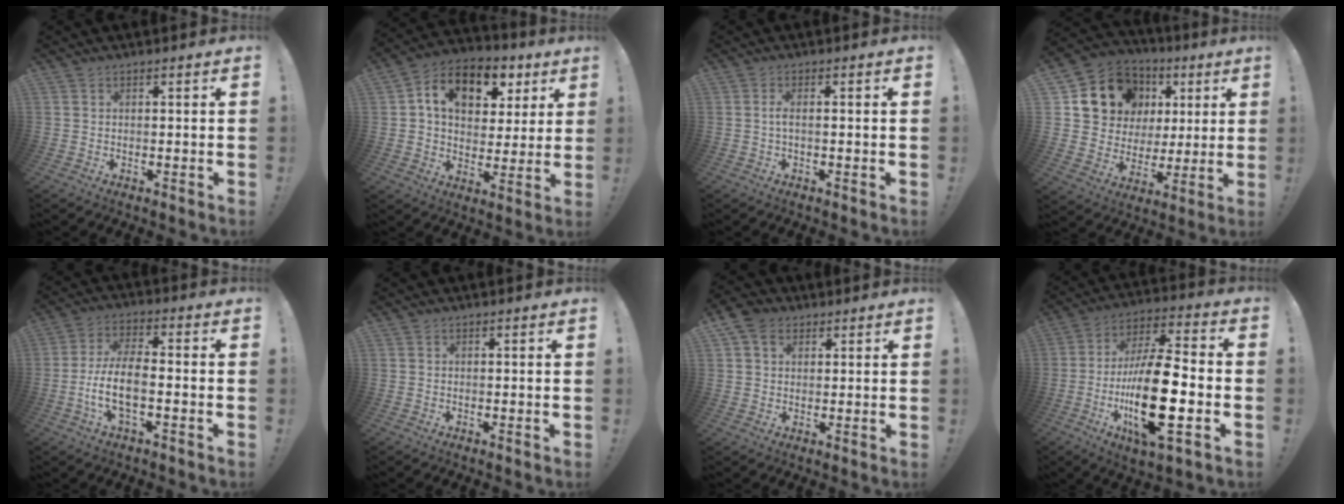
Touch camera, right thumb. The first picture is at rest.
{"total": 13.6, "force": [5.8, 9.4, 8.0], "torque": [-0.130, -0.015, 0.107]}
{"total": 2.5, "force": [-0.5, 0.4, 2.4], "torque": [-0.060, 0.005, -0.011]}
{"total": 13.9, "force": [6.5, 11.4, 4.4], "torque": [-0.068, -0.039, 0.143]}
{"total": 10.6, "force": [-3.3, 4.0, 9.3], "torque": [-0.200, 0.001, -0.061]}
{"total": 0.0}
{"total": 7.4, "force": [3.4, 5.7, 3.2], "torque": [-0.051, -0.007, 0.069]}
{"total": 23.0, "force": [-5.8, 7.2, 21.0], "torque": [-0.411, 0.020, -0.093]}